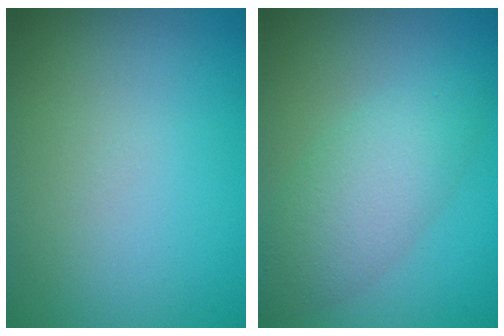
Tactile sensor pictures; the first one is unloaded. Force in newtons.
{"total": 4.6, "press": 4.6, "slide": 0.0}